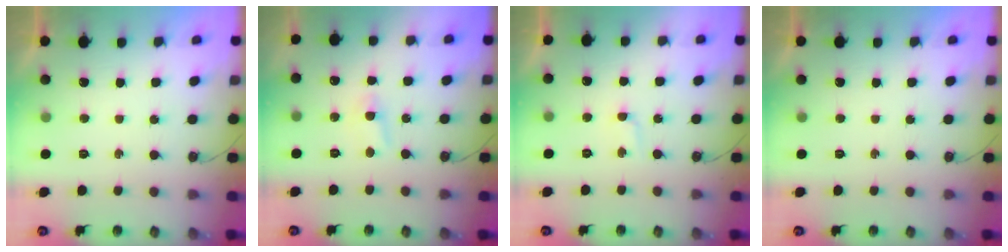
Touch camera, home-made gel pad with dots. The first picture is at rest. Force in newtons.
{"total": 3.8, "press": 3.8, "slide": 0.5}
{"total": 1.6, "press": 1.4, "slide": 0.7}
{"total": 0.0}